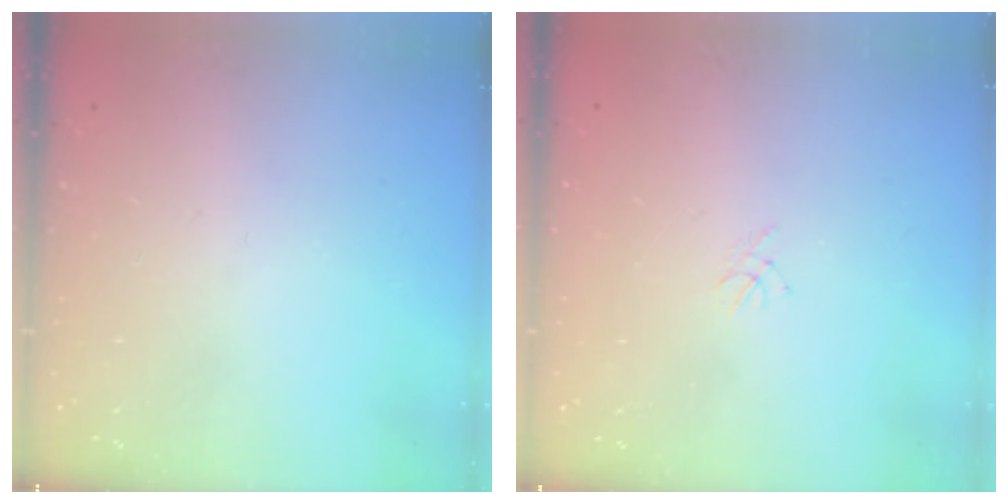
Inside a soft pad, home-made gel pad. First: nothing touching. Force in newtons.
{"total": 1.5, "press": 1.4, "slide": 0.4}